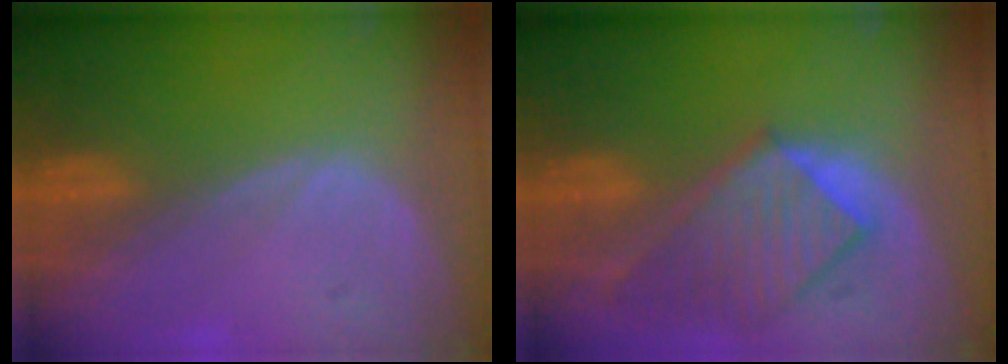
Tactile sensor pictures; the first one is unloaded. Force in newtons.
{"total": 8.8, "press": 7.9, "slide": 4.0}